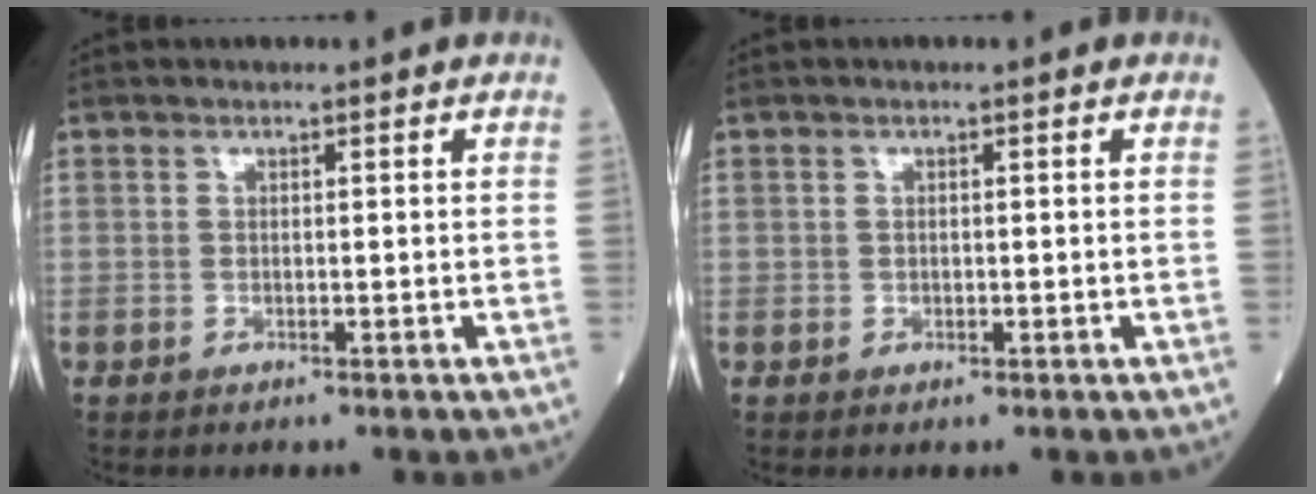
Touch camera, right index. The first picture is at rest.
{"total": 0.0}